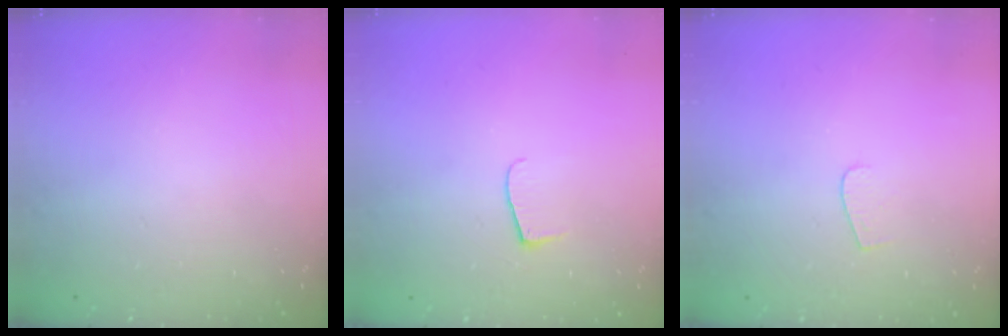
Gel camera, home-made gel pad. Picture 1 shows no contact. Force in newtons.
{"total": 6.3, "press": 6.2, "slide": 0.8}
{"total": 3.7, "press": 3.7, "slide": 0.3}